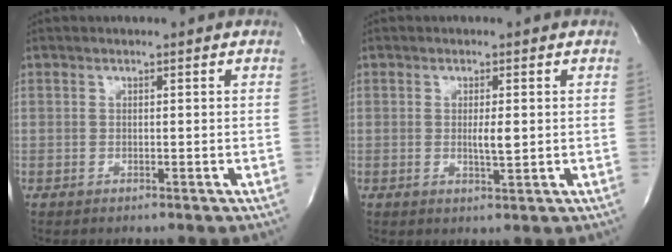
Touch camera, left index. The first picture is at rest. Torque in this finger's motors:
{"motor_torque": [0.16, 0.03, 0.02, 0.02]}